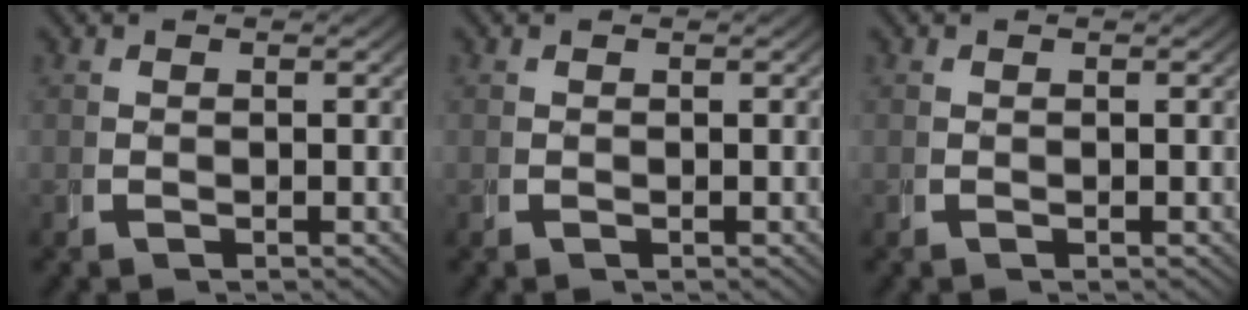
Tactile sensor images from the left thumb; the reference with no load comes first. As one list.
[{"total": 0.0}, {"total": 0.0}]